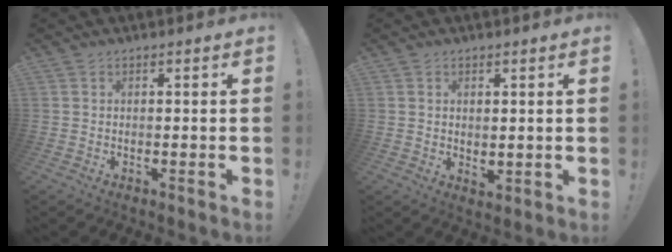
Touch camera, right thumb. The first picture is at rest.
{"total": 2.9, "force": [1.0, 1.9, 2.0], "torque": [-0.014, -0.011, 0.017]}